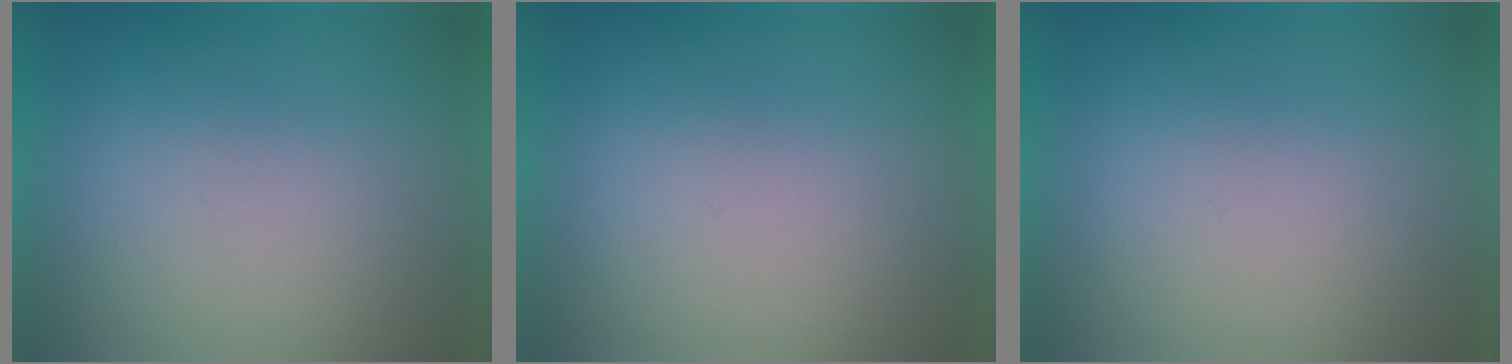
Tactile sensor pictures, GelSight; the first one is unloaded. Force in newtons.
{"total": 1.1}
{"total": 0.0}